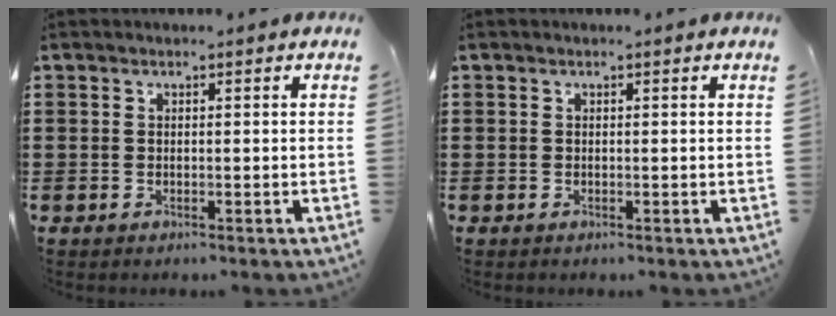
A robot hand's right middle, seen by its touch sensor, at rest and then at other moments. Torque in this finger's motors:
{"motor_torque": [0.09, -0.09, 0.00, 0.00]}